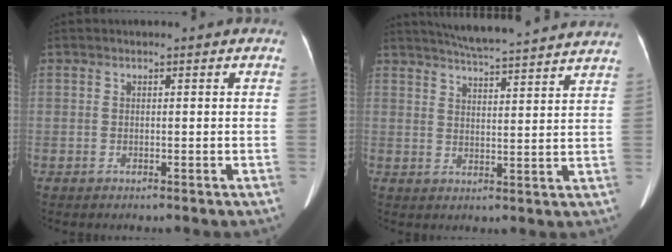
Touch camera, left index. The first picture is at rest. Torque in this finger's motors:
{"motor_torque": [0.63, -1.20, 0.02, 0.05]}